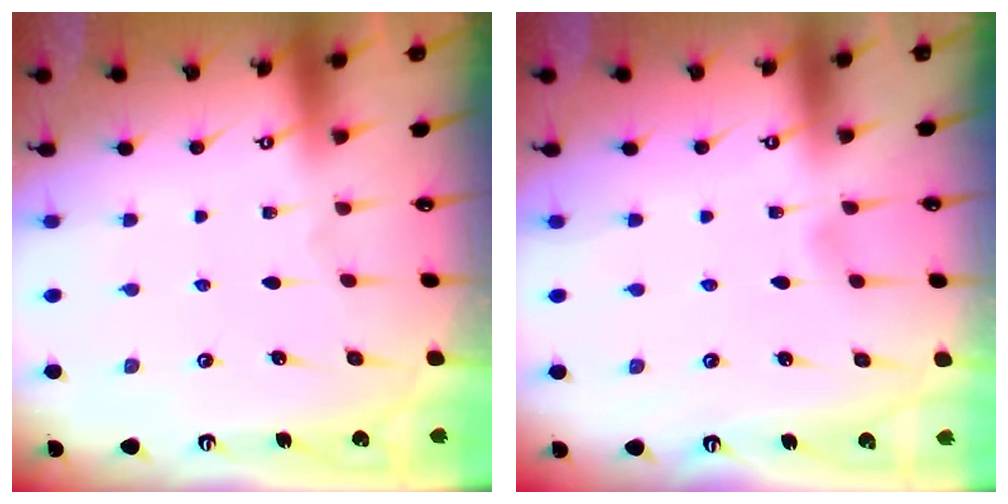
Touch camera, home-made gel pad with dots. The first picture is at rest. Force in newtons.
{"total": 2.9, "press": 2.9, "slide": 0.3}